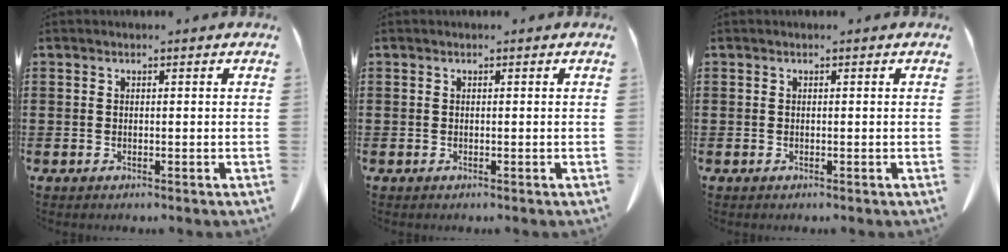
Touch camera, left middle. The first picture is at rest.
{"total": 0.0}
{"total": 0.0}